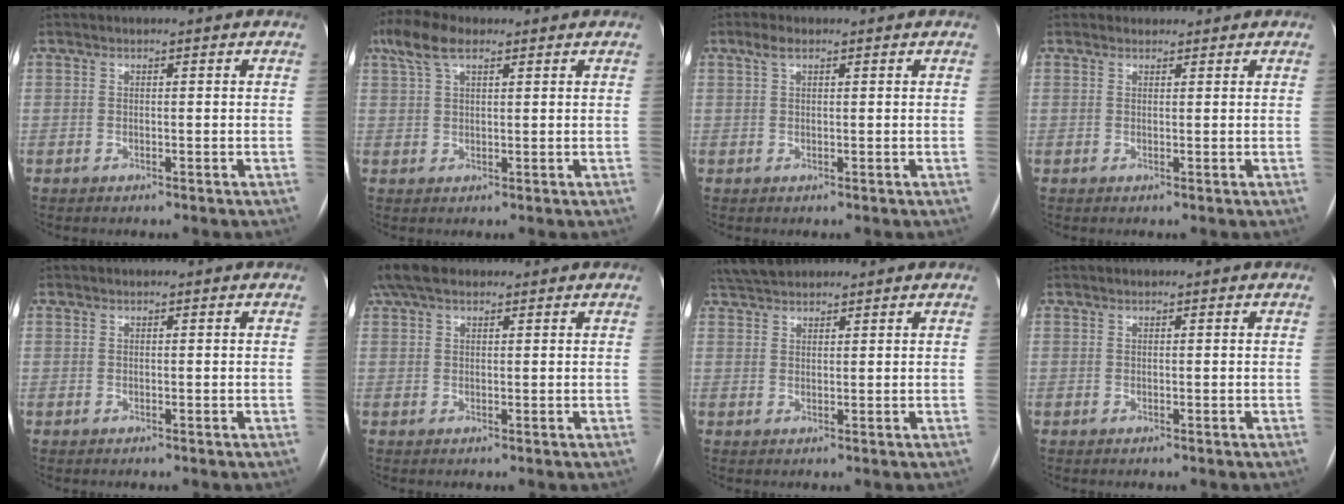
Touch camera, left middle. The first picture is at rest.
{"total": 5.9, "force": [3.7, 2.1, 4.1], "torque": [-0.094, 0.032, 0.073]}
{"total": 1.9, "force": [1.2, 0.7, 1.4], "torque": [-0.033, 0.016, 0.025]}
{"total": 1.1, "force": [0.9, 0.6, -0.2], "torque": [0.001, 0.009, 0.011]}
{"total": 0.0}
{"total": 5.5, "force": [4.1, 2.4, 2.8], "torque": [-0.067, 0.038, 0.081]}
{"total": 5.0, "force": [4.4, 1.5, 1.8], "torque": [-0.037, 0.028, 0.082]}
{"total": 0.0}